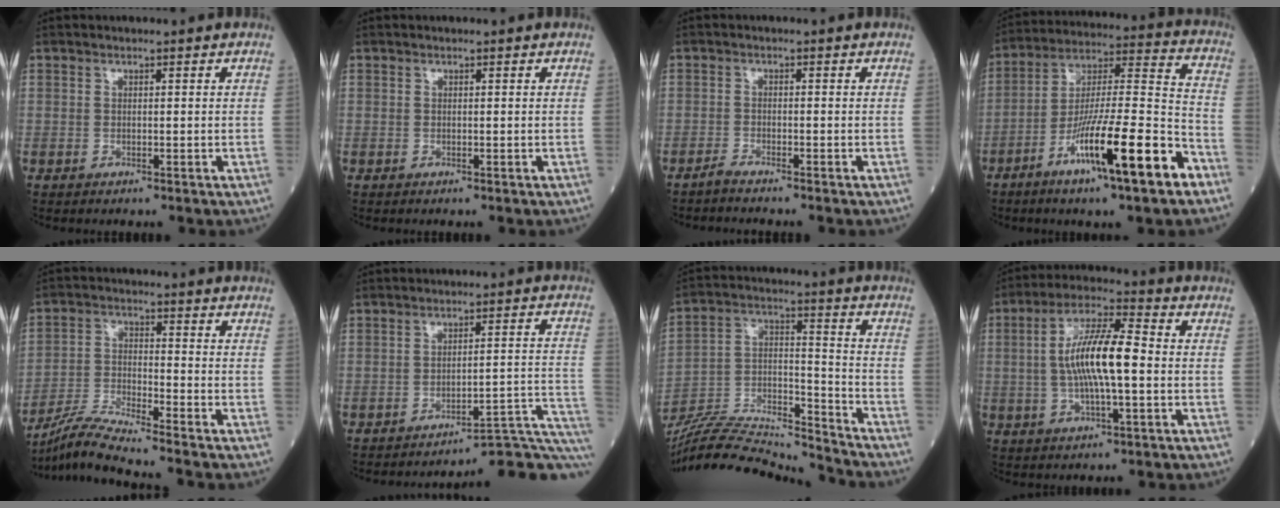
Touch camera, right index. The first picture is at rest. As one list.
[{"total": 0.0}, {"total": 1.9, "force": [-1.8, -0.2, 0.5], "torque": [-0.014, -0.002, -0.031]}, {"total": 18.5, "force": [-9.6, 1.2, 15.8], "torque": [-0.276, -0.021, -0.161]}, {"total": 8.2, "force": [-7.6, -2.0, 2.4], "torque": [-0.054, -0.018, -0.145]}, {"total": 11.6, "force": [-11.1, -1.3, 3.3], "torque": [-0.010, 0.027, -0.142]}, {"total": 19.2, "force": [-18.6, 0.4, 4.9], "torque": [-0.096, 0.018, -0.318]}, {"total": 11.4, "force": [-0.3, 2.3, 11.2], "torque": [-0.212, 0.014, -0.009]}]